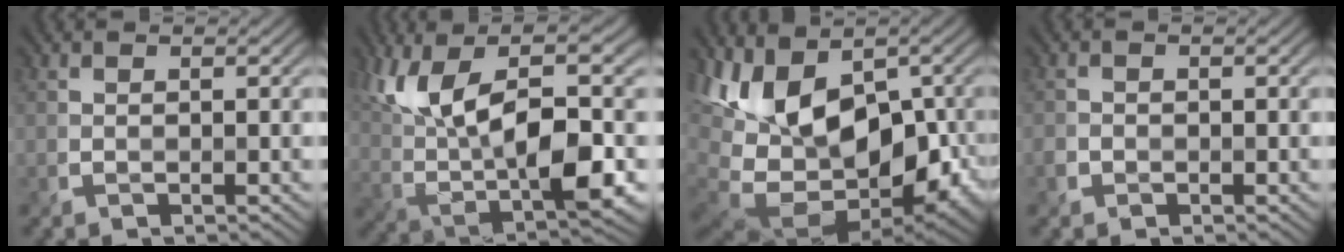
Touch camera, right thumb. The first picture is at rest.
{"total": 14.9, "force": [4.3, 5.8, 13.0], "torque": [-0.251, 0.013, 0.073]}
{"total": 17.8, "force": [-2.0, 9.8, 14.7], "torque": [-0.234, -0.017, -0.011]}
{"total": 1.2, "force": [-0.7, 0.9, -0.1], "torque": [0.010, -0.005, -0.018]}